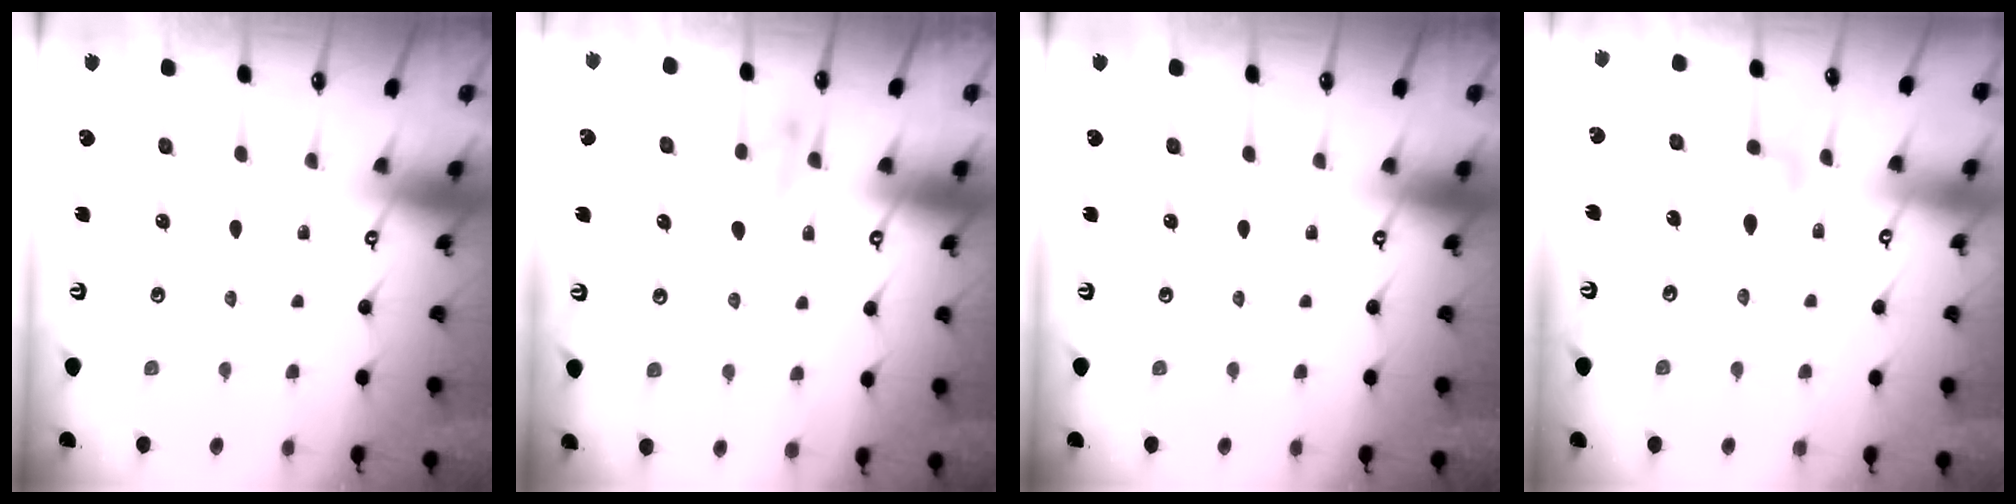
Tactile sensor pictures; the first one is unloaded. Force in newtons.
{"total": 7.6, "press": 7.5, "slide": 1.2}
{"total": 0.0}
{"total": 13.1, "press": 13.1, "slide": 0.7}